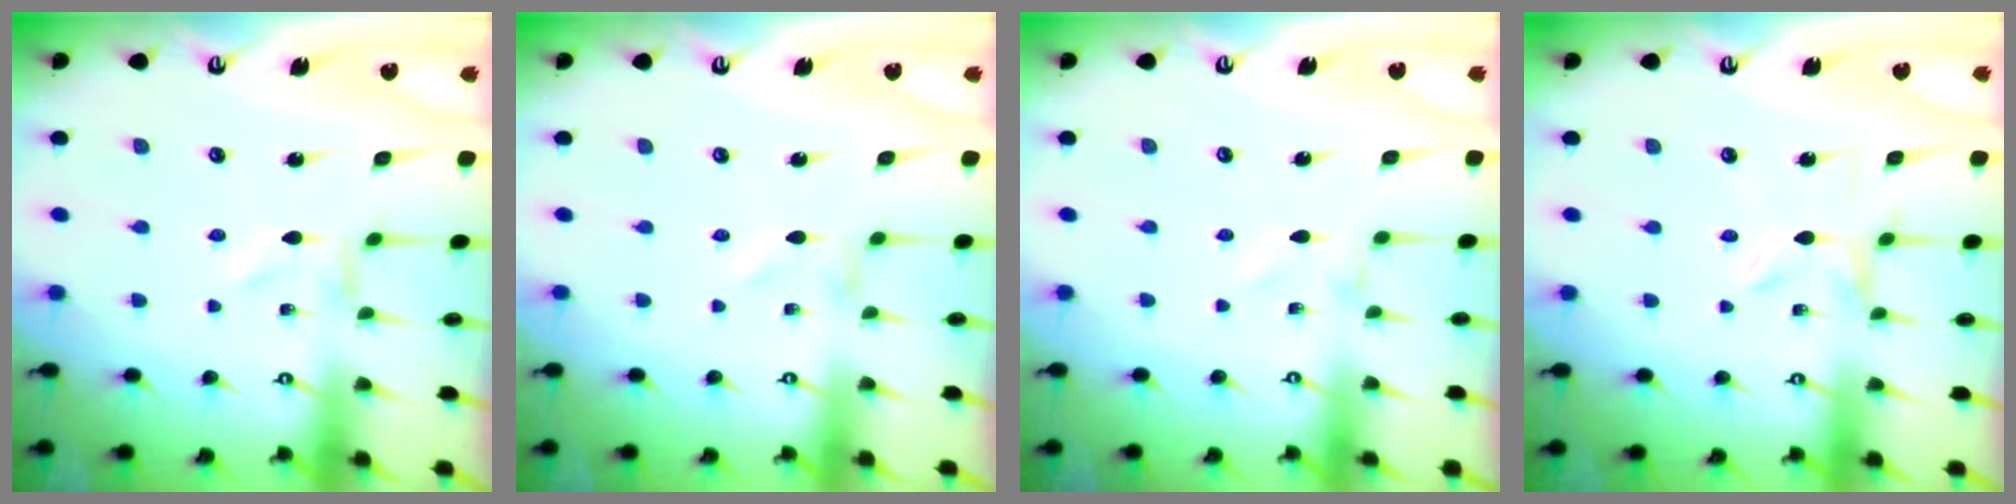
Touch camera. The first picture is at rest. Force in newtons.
{"total": 0.0}
{"total": 0.5, "press": 0.5, "slide": 0.1}
{"total": 1.6, "press": 1.6, "slide": 0.3}